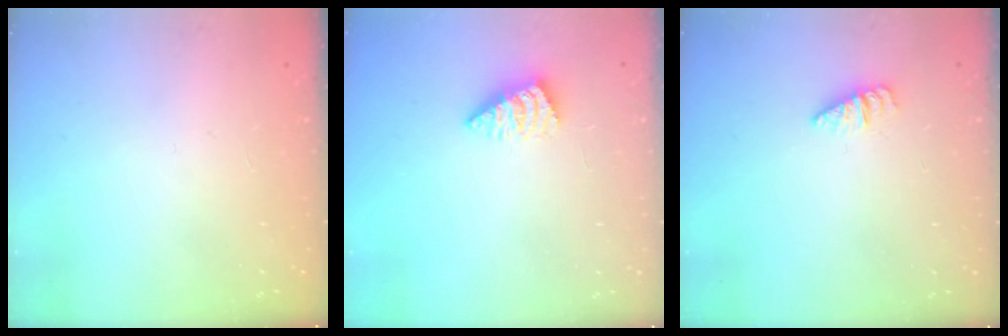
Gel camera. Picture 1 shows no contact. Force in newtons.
{"total": 2.6, "press": 2.6, "slide": 0.4}
{"total": 1.1, "press": 1.1, "slide": 0.2}